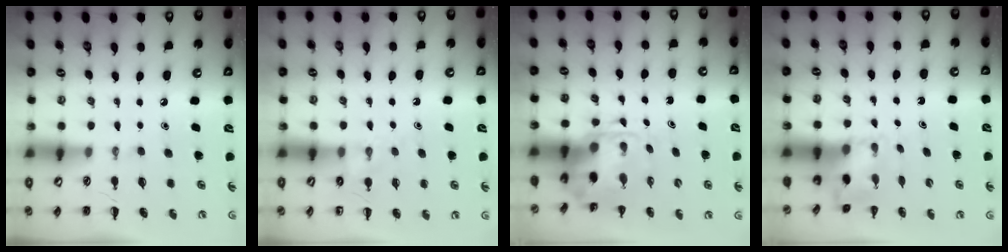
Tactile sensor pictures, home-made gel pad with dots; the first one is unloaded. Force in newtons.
{"total": 6.1, "press": 5.9, "slide": 1.5}
{"total": 3.7, "press": 3.6, "slide": 0.9}
{"total": 2.5, "press": 2.5, "slide": 0.5}